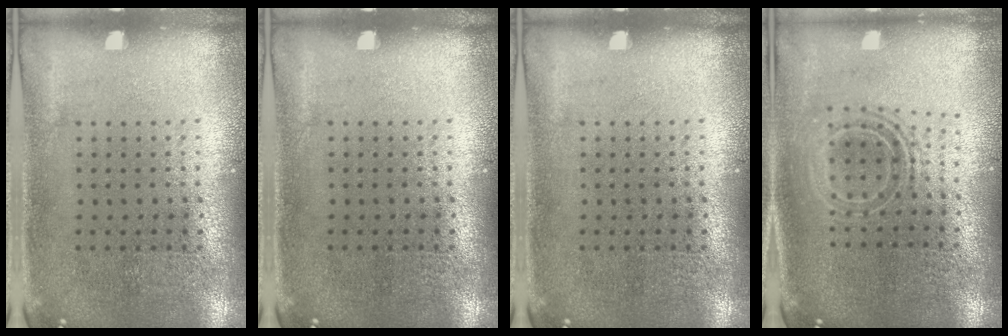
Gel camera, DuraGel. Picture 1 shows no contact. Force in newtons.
{"total": 0.0}
{"total": 0.0}
{"total": 1.6, "press": 1.3, "slide": 1.0}